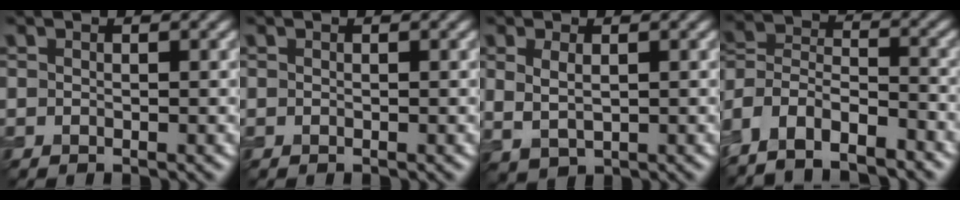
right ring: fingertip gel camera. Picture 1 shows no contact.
{"total": 0.0}
{"total": 1.9, "force": [0.9, 1.0, 1.3], "torque": [-0.030, -0.005, 0.027]}
{"total": 7.7, "force": [-6.2, 3.0, 3.4], "torque": [-0.068, 0.000, -0.117]}